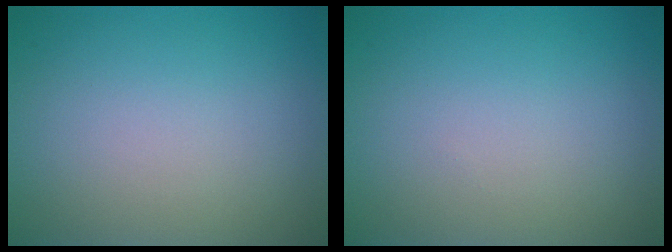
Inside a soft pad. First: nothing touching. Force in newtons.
{"total": 0.0}